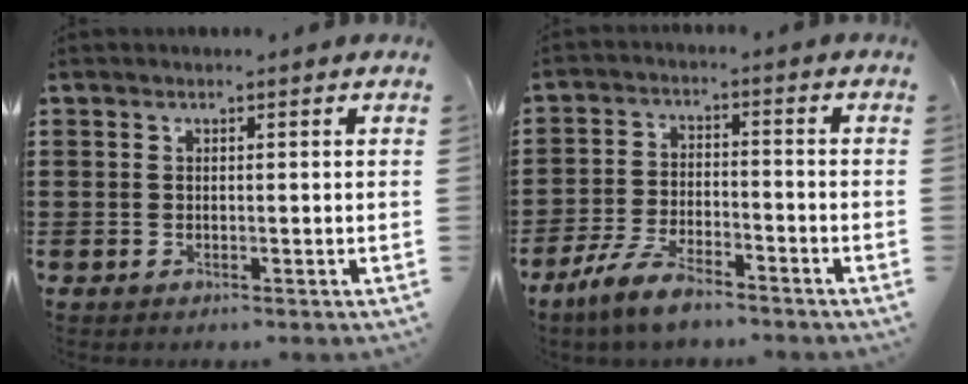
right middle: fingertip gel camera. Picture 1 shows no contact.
{"total": 6.8, "force": [-5.4, 1.7, 3.8], "torque": [-0.094, -0.003, -0.107]}